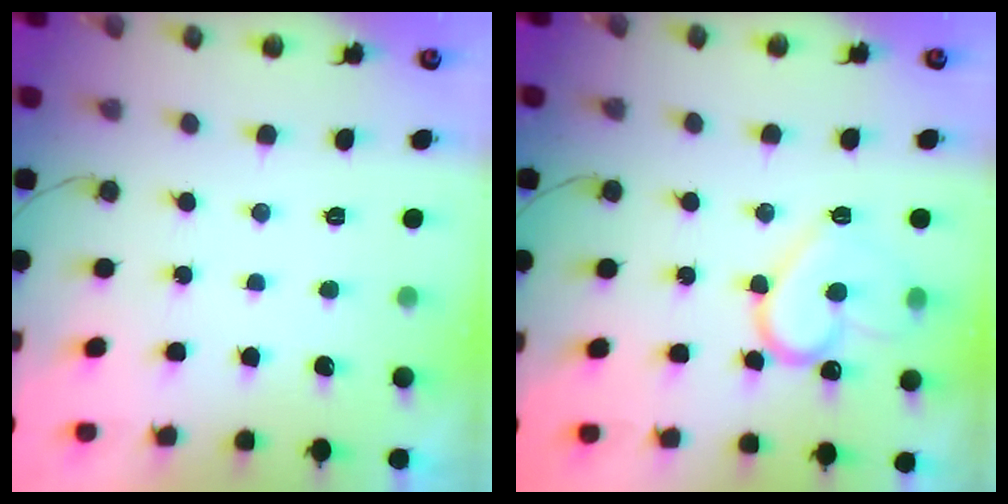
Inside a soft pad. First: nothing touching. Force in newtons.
{"total": 13.9, "press": 13.9, "slide": 1.4}